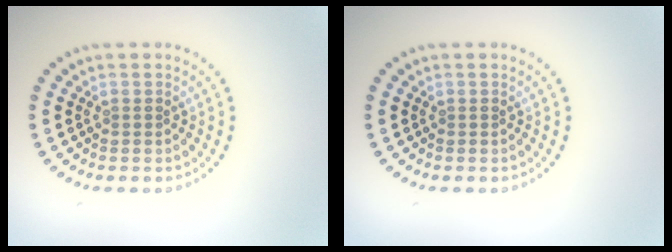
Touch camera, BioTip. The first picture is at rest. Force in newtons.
{"total": 0.0}